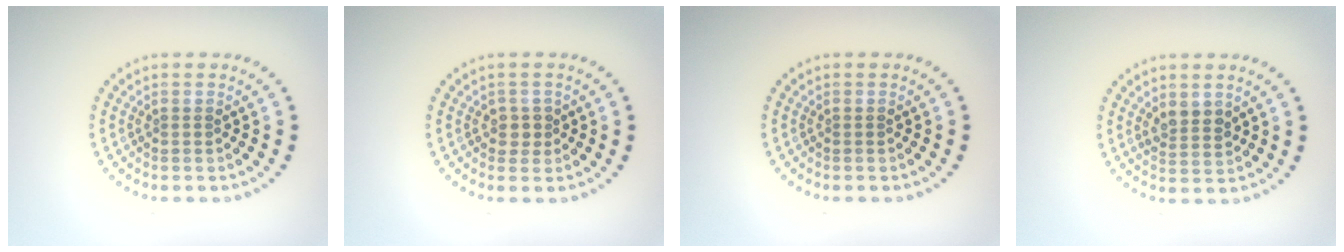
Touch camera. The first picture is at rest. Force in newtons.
{"total": 1.3, "press": 1.1, "slide": 0.6}
{"total": 0.0}
{"total": 2.0, "press": 1.8, "slide": 0.8}